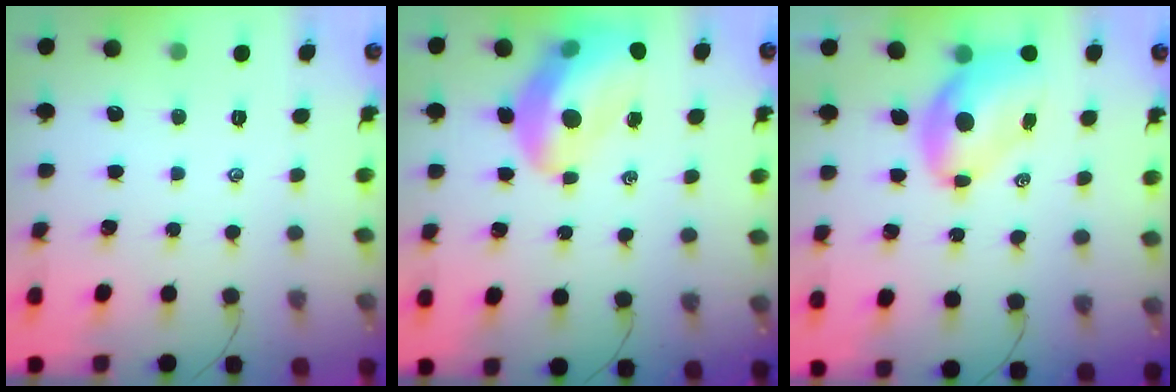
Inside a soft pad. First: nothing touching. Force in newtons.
{"total": 13.8, "press": 13.4, "slide": 3.4}
{"total": 8.0, "press": 7.7, "slide": 2.2}